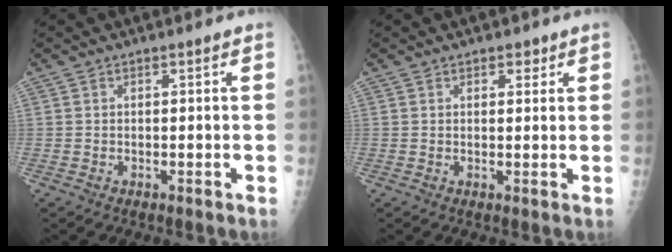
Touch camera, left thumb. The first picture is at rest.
{"total": 2.3, "force": [1.4, 1.4, 1.1], "torque": [0.002, -0.005, 0.016]}